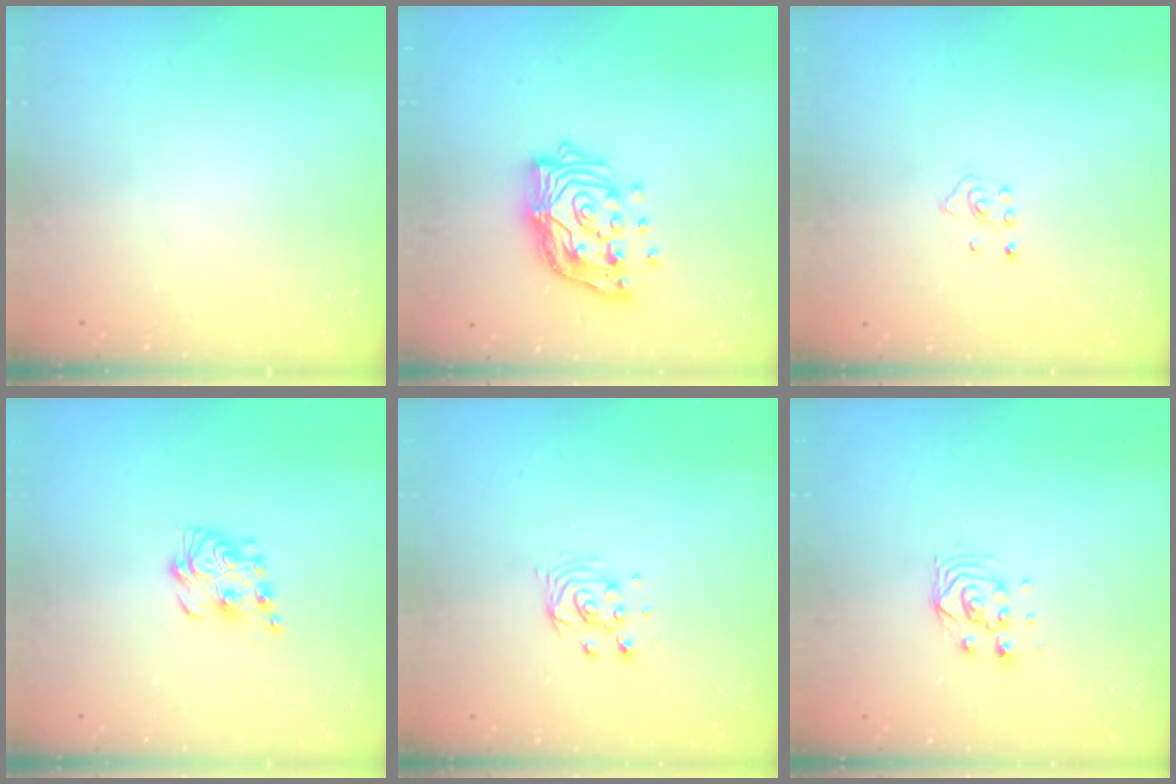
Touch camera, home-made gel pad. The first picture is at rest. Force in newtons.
{"total": 16.1, "press": 16.0, "slide": 1.8}
{"total": 2.5, "press": 2.4, "slide": 0.7}
{"total": 8.1, "press": 8.1, "slide": 0.4}
{"total": 4.7, "press": 4.7, "slide": 0.4}
{"total": 6.1, "press": 6.0, "slide": 0.4}